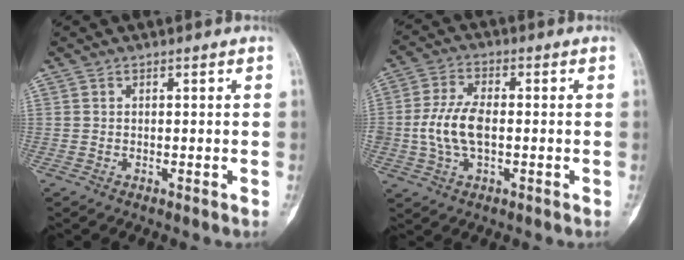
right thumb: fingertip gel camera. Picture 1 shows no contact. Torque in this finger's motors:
{"motor_torque": [0.98, 0.95, 1.05, -0.08, 0.15]}